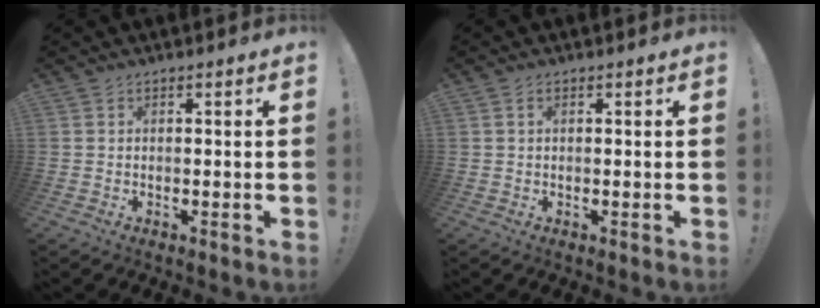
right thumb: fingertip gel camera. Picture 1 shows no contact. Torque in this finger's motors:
{"motor_torque": [-0.24, -0.24, -0.10, 0.10, 0.01]}